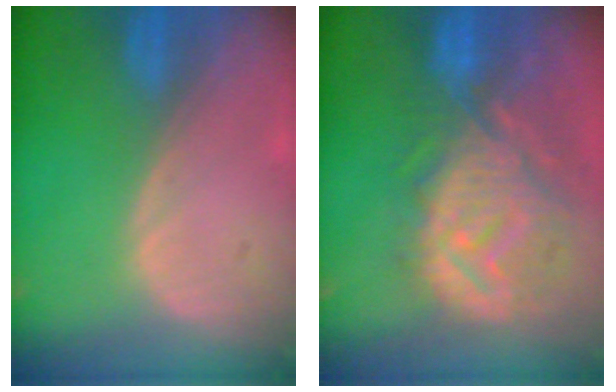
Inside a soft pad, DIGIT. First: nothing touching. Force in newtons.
{"total": 12.5, "press": 11.1, "slide": 5.7}